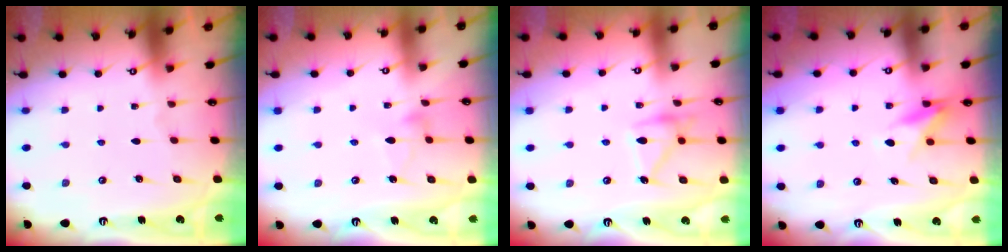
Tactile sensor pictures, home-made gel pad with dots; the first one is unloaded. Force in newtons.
{"total": 4.0, "press": 4.0, "slide": 0.3}
{"total": 15.6, "press": 15.5, "slide": 1.0}
{"total": 8.5, "press": 8.5, "slide": 1.0}